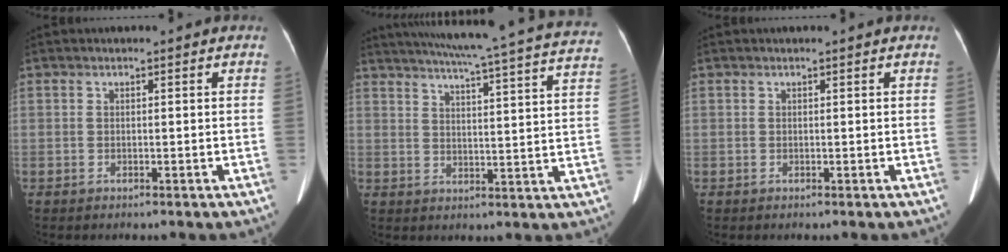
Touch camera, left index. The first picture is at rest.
{"total": 27.0, "force": [23.9, 0.3, 12.5], "torque": [-0.200, -0.042, 0.288]}
{"total": 0.0}